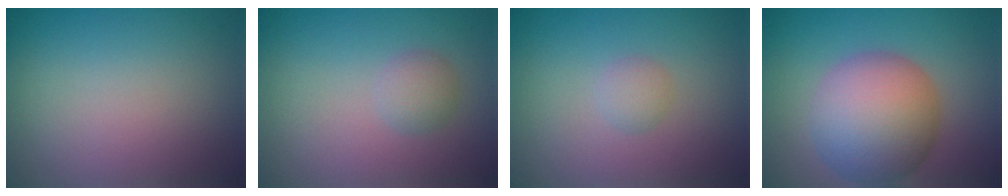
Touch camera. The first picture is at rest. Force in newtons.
{"total": 1.7, "press": 1.7, "slide": 0.1}
{"total": 1.3, "press": 1.3, "slide": 0.1}
{"total": 9.4, "press": 9.4, "slide": 0.3}